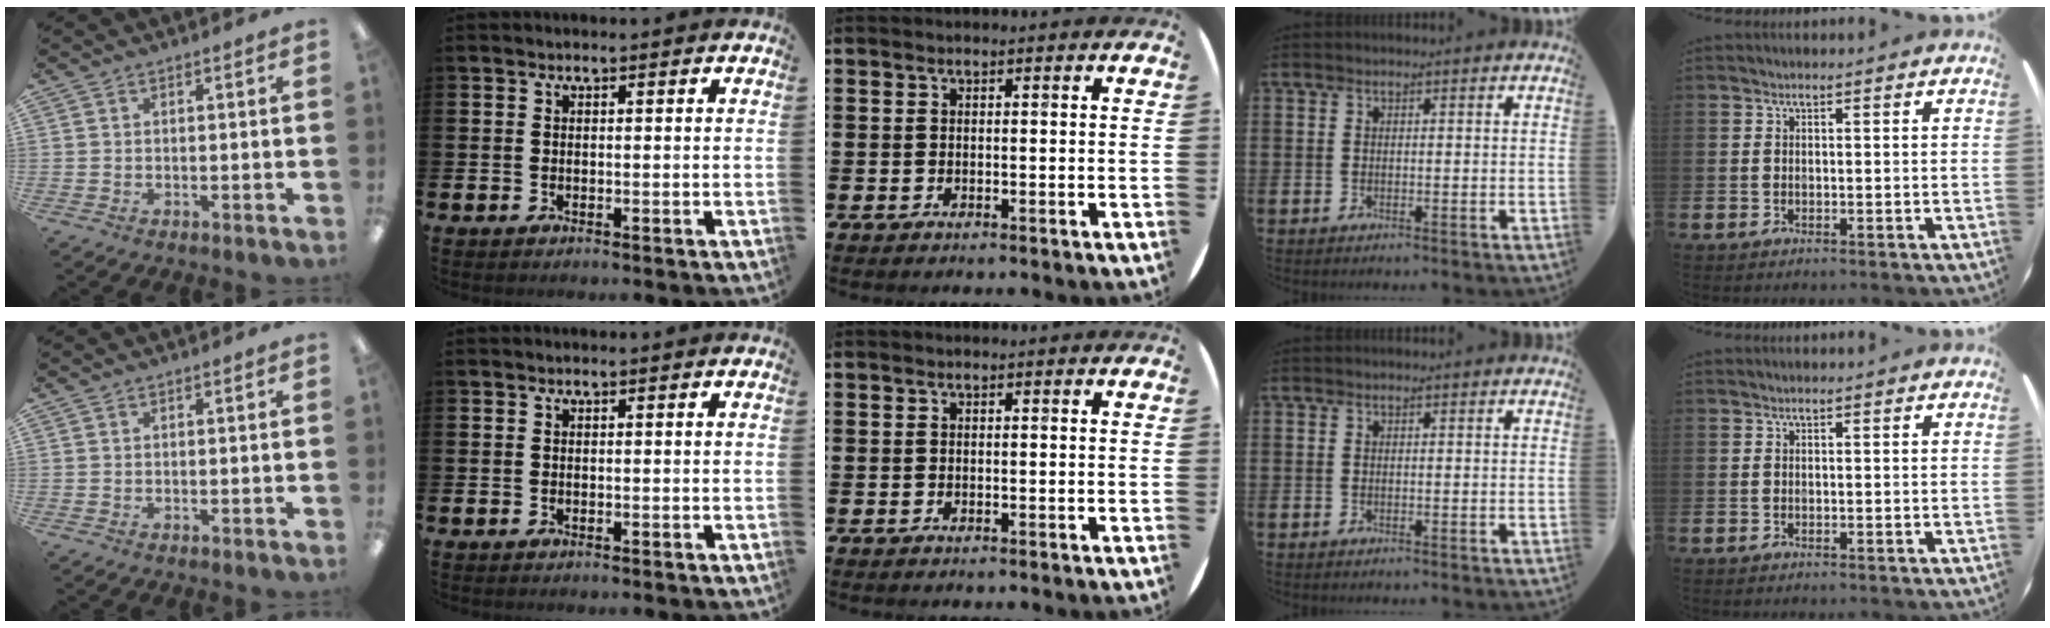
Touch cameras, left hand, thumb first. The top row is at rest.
{}